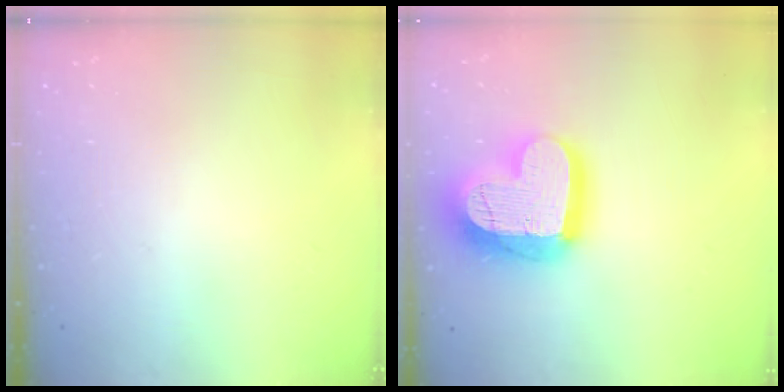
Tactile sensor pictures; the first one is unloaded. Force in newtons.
{"total": 23.3, "press": 23.3, "slide": 1.9}